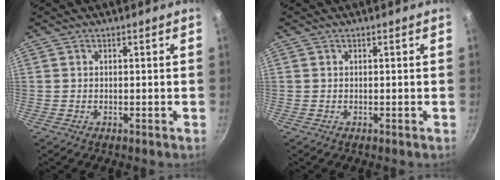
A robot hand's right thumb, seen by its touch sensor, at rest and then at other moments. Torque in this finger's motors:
{"motor_torque": [0.00, 0.00, -0.11, 0.02, 0.02]}